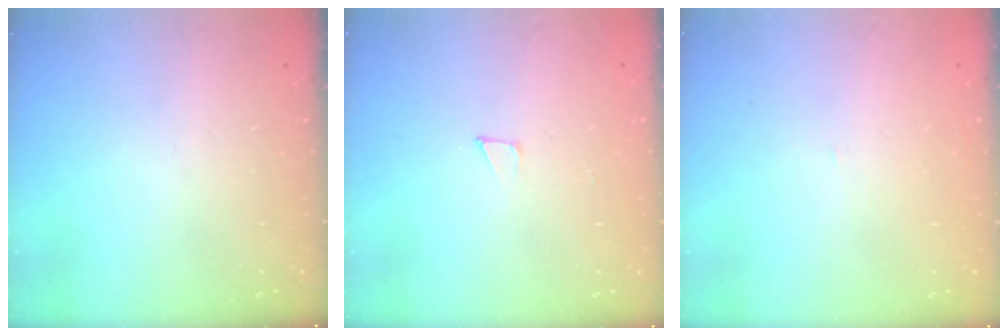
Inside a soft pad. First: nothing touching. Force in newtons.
{"total": 3.2, "press": 3.2, "slide": 0.2}
{"total": 0.9, "press": 0.9, "slide": 0.1}